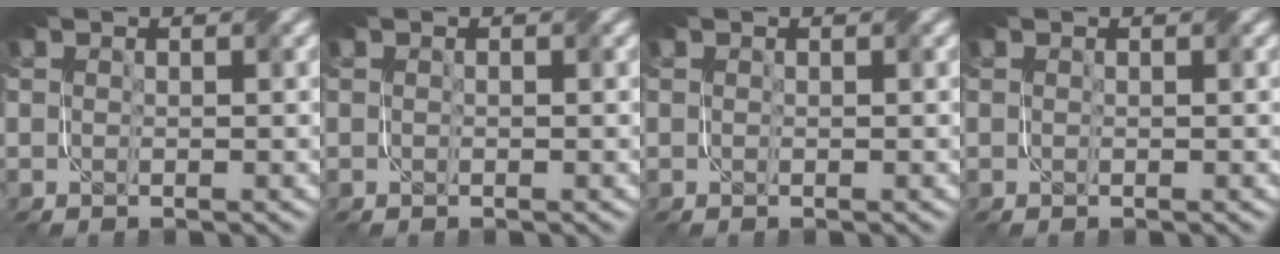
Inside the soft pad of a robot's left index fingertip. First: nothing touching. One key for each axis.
{"total": 0.0}
{"total": 0.0}
{"total": 0.0}